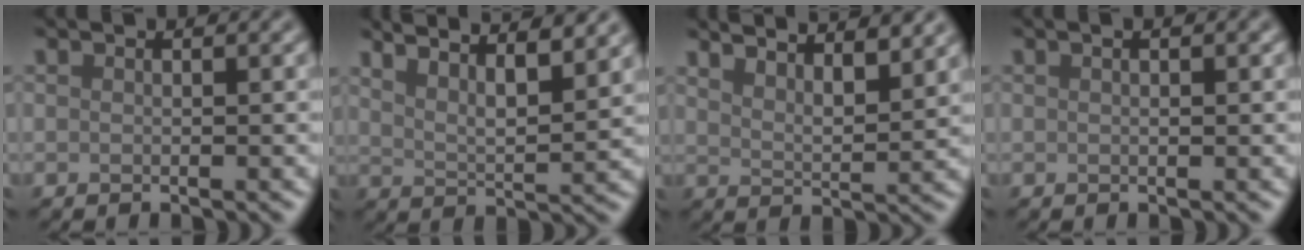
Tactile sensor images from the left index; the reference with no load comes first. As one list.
[{"total": 9.2, "force": [7.3, 2.4, 5.2], "torque": [-0.050, 0.022, 0.068]}, {"total": 7.4, "force": [6.1, 2.0, 3.7], "torque": [-0.028, 0.021, 0.056]}, {"total": 1.0, "force": [0.4, 0.2, 0.9], "torque": [-0.012, 0.000, 0.005]}]